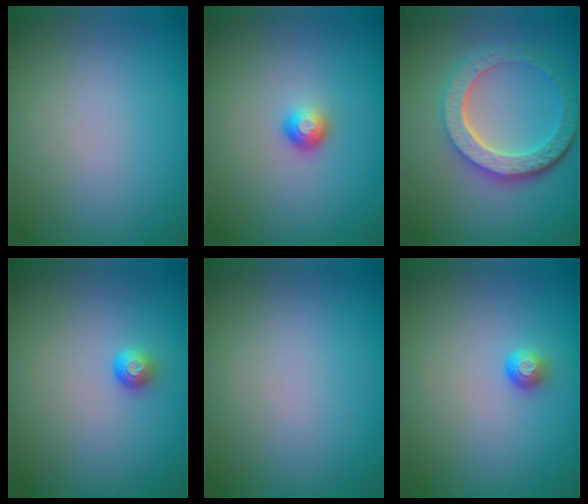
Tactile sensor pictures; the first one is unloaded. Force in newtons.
{"total": 1.5, "press": 1.1, "slide": 1.1}
{"total": 6.3, "press": 4.6, "slide": 4.2}
{"total": 1.3, "press": 1.0, "slide": 0.9}
{"total": 0.0}
{"total": 1.3, "press": 1.0, "slide": 0.9}